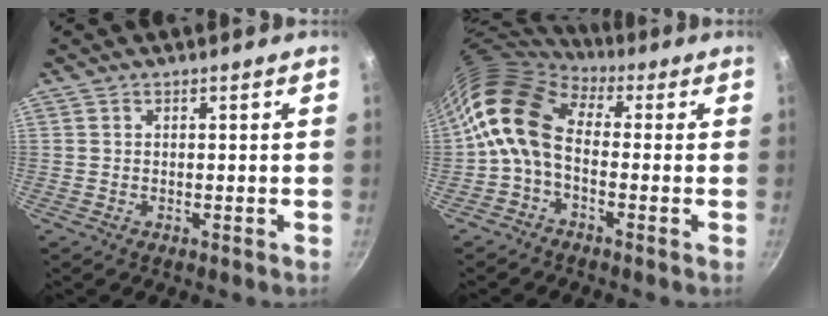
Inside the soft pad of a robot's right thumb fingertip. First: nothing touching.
{"total": 11.3, "force": [-0.3, 7.5, 8.4], "torque": [-0.151, 0.028, -0.027]}